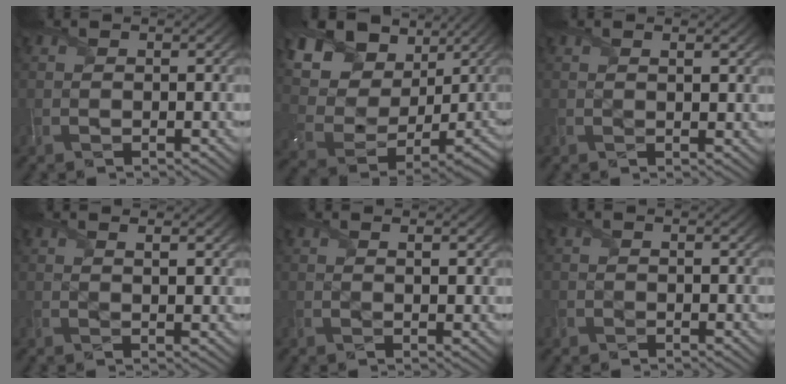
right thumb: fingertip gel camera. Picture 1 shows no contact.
{"total": 16.6, "force": [8.7, 11.3, 8.5], "torque": [-0.222, 0.033, 0.172]}
{"total": 1.3, "force": [0.7, 0.1, 1.1], "torque": [-0.022, -0.002, 0.015]}
{"total": 2.1, "force": [1.2, 0.3, 1.7], "torque": [-0.032, -0.004, 0.024]}
{"total": 1.7, "force": [0.9, 0.2, 1.4], "torque": [-0.026, -0.003, 0.019]}
{"total": 0.6, "force": [-0.1, 0.6, 0.2], "torque": [-0.005, -0.006, 0.002]}